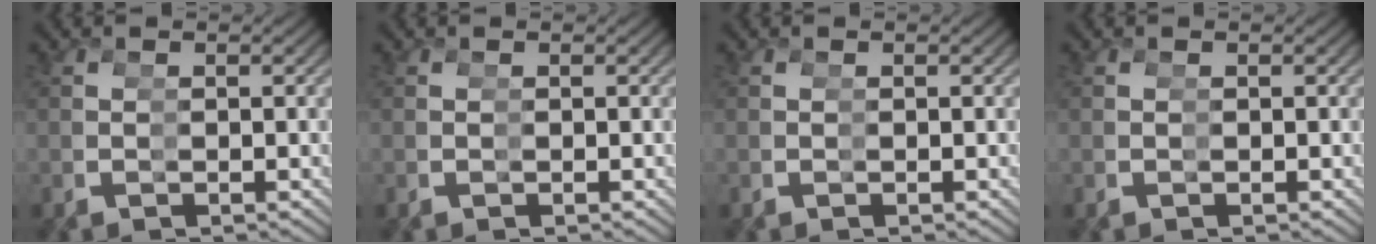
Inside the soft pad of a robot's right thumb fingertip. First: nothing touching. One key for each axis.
{"total": 0.0}
{"total": 0.0}
{"total": 0.0}